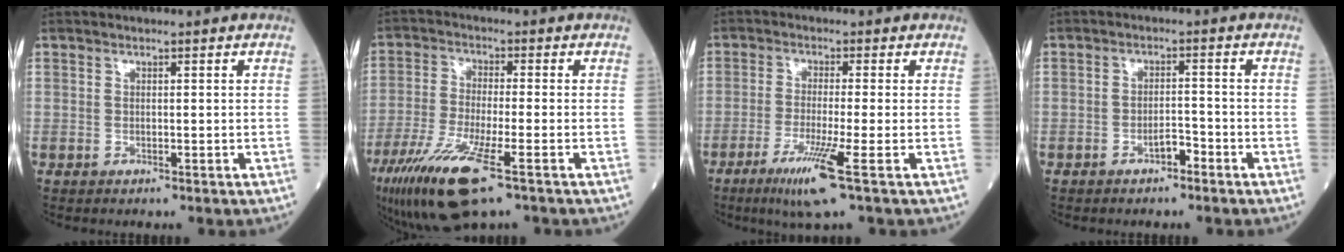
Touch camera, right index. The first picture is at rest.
{"total": 12.3, "force": [-6.9, 1.7, 10.0], "torque": [-0.200, -0.034, -0.122]}
{"total": 7.1, "force": [-3.5, -1.0, 6.1], "torque": [-0.117, -0.025, -0.067]}
{"total": 2.4, "force": [-1.6, 0.9, 1.5], "torque": [-0.023, 0.004, -0.029]}